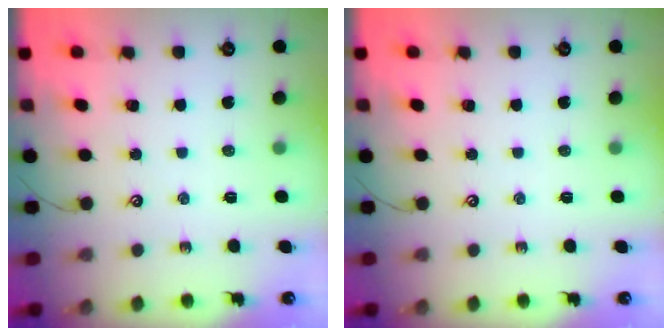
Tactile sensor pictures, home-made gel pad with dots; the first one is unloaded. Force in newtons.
{"total": 0.0}